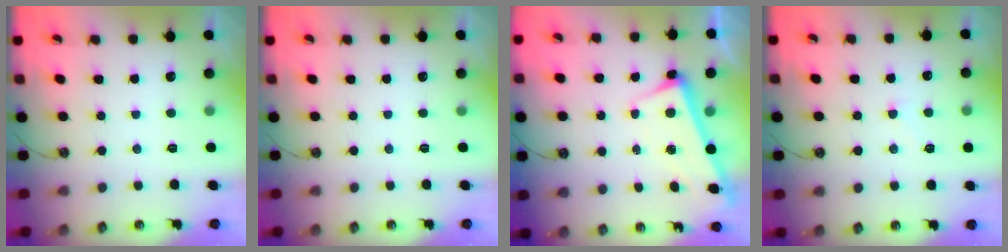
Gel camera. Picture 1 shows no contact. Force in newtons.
{"total": 0.0}
{"total": 2.5, "press": 2.4, "slide": 0.7}
{"total": 4.9, "press": 4.9, "slide": 0.6}